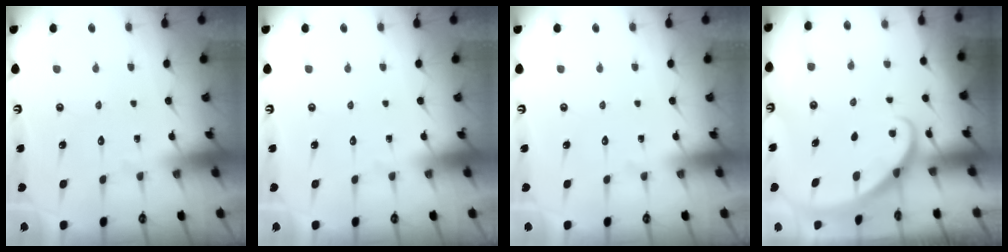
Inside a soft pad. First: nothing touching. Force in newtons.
{"total": 0.0}
{"total": 0.0}
{"total": 1.9, "press": 1.9, "slide": 0.1}